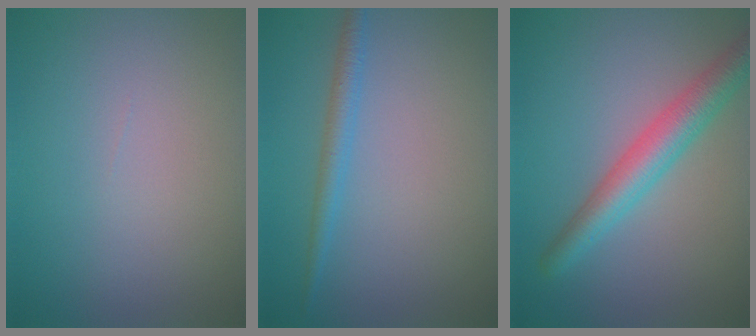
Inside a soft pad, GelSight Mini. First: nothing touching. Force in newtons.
{"total": 1.9, "press": 1.9, "slide": 0.1}
{"total": 4.5, "press": 4.5, "slide": 0.1}